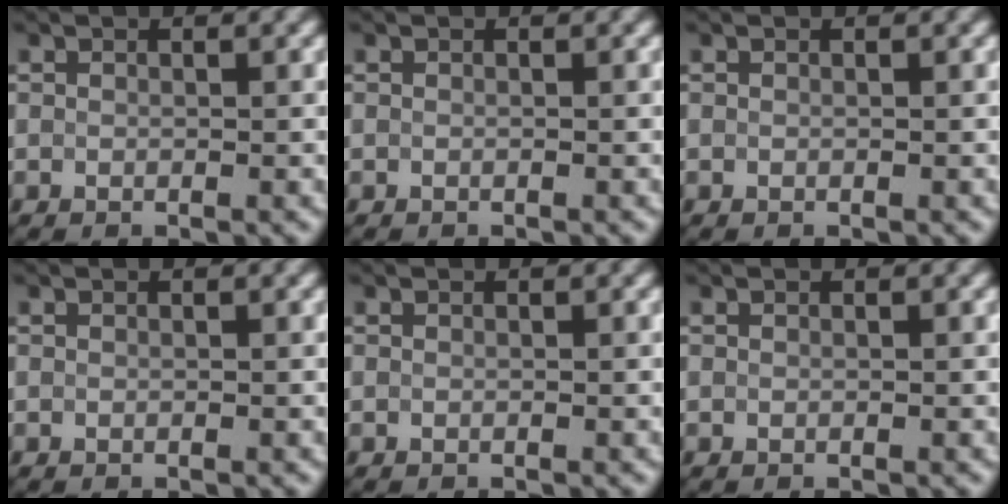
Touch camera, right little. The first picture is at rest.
{"total": 0.0}
{"total": 0.0}
{"total": 0.0}
{"total": 0.0}
{"total": 0.0}